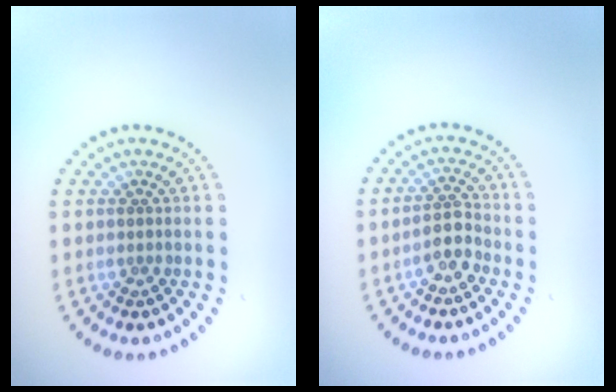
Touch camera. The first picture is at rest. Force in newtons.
{"total": 2.3, "press": 2.1, "slide": 1.0}